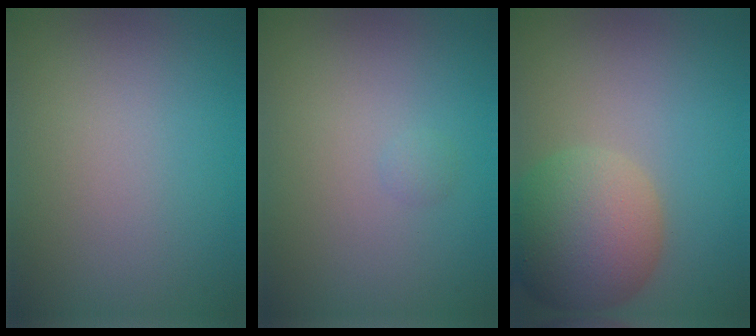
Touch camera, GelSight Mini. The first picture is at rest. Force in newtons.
{"total": 0.5, "press": 0.5, "slide": 0.0}
{"total": 7.6, "press": 7.5, "slide": 0.5}